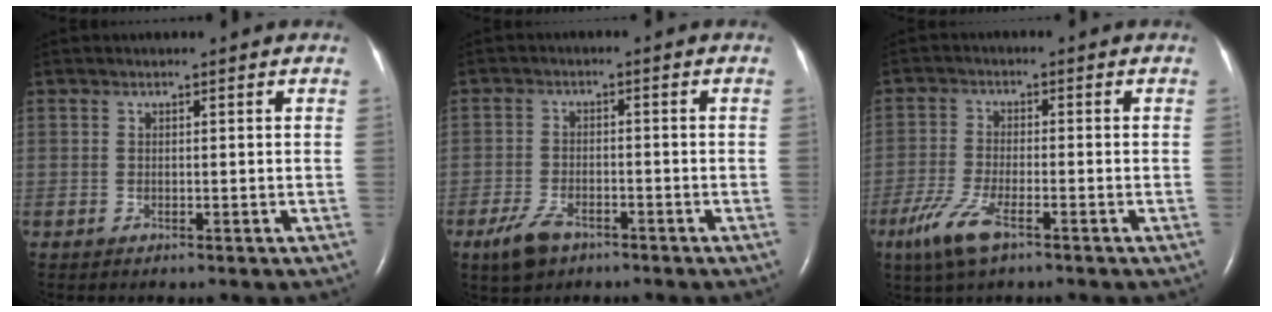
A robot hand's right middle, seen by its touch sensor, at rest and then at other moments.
{"total": 4.8, "force": [-3.2, 2.3, 2.8], "torque": [-0.066, -0.004, -0.052]}
{"total": 6.7, "force": [-4.0, 1.5, 5.1], "torque": [-0.121, -0.015, -0.075]}